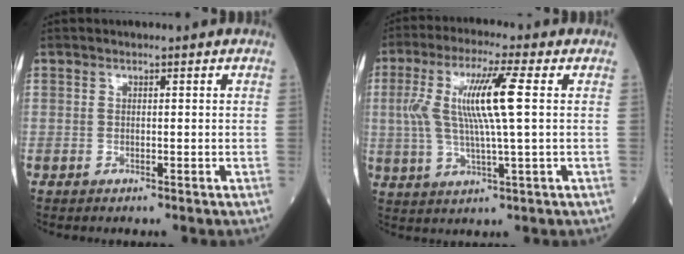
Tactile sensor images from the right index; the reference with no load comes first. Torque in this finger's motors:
{"motor_torque": [0.81, 0.44, 0.33, 0.21]}